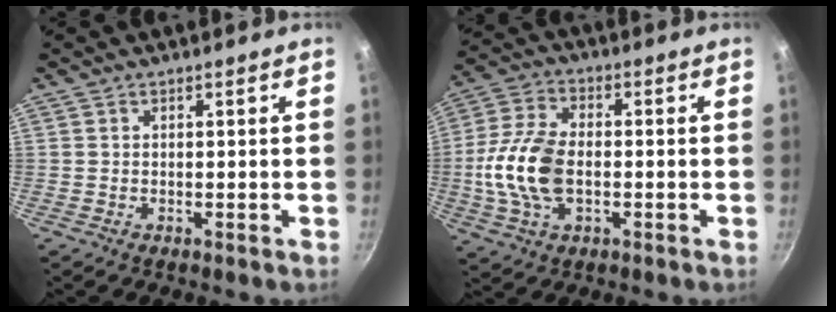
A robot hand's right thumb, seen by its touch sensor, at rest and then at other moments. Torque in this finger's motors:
{"motor_torque": [0.79, 1.01, 1.25, -1.00, 0.52]}